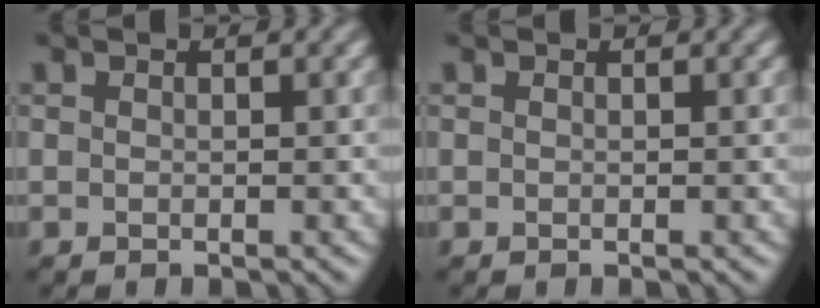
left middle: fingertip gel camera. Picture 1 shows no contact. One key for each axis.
{"total": 0.0}